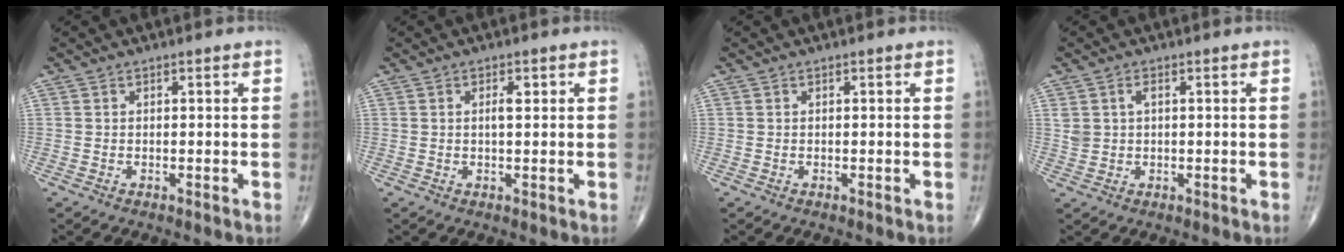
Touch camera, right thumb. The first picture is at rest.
{"total": 2.1, "force": [0.6, 0.7, 1.9], "torque": [-0.030, -0.001, 0.010]}
{"total": 0.0}
{"total": 2.8, "force": [0.9, 1.7, 2.0], "torque": [-0.042, 0.001, 0.021]}